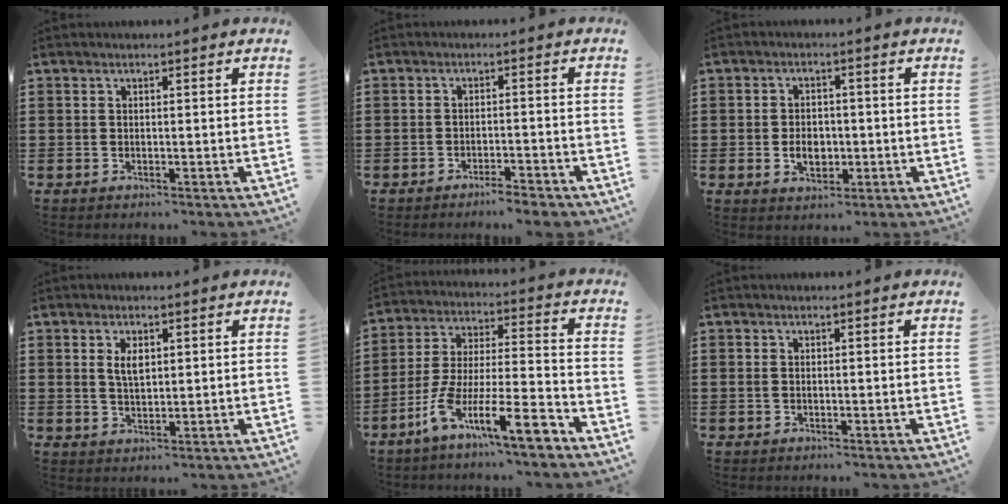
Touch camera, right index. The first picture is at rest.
{"total": 2.7, "force": [-2.5, 0.0, 1.0], "torque": [-0.018, 0.001, -0.050]}
{"total": 3.9, "force": [-0.7, 2.7, 2.6], "torque": [-0.045, 0.003, -0.017]}
{"total": 3.1, "force": [1.1, 1.4, 2.6], "torque": [-0.055, 0.005, 0.018]}
{"total": 13.2, "force": [-9.1, 1.9, 9.4], "torque": [-0.177, 0.008, -0.171]}
{"total": 0.5, "force": [0.0, 0.3, 0.4], "torque": [-0.010, 0.000, -0.001]}